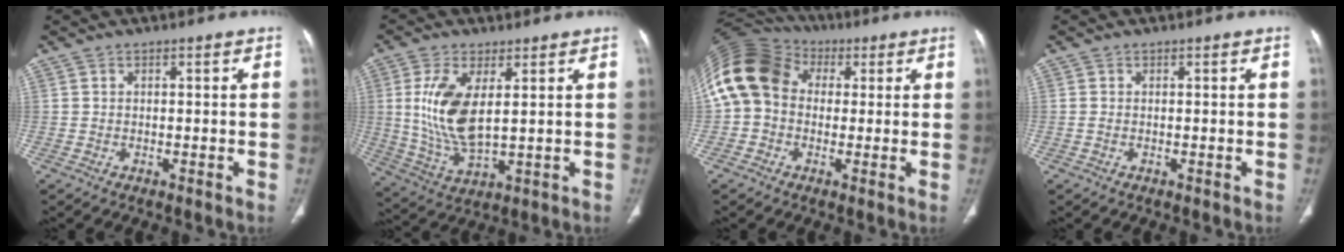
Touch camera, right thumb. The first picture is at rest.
{"total": 12.3, "force": [2.3, 5.3, 10.8], "torque": [-0.230, -0.019, 0.057]}
{"total": 16.4, "force": [2.0, 13.2, 9.5], "torque": [-0.200, 0.050, 0.029]}
{"total": 0.6, "force": [-0.1, 0.3, 0.5], "torque": [-0.016, 0.001, -0.001]}